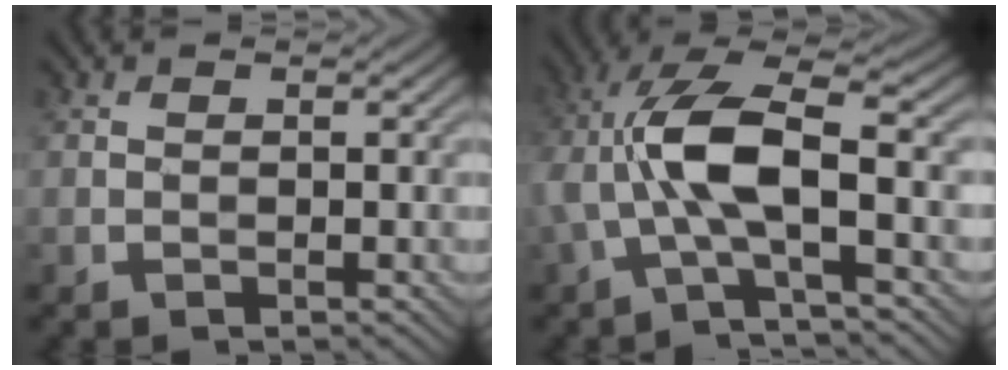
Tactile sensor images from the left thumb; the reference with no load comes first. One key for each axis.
{"total": 9.6, "fx": -0.7, "fy": 3.4, "fz": 8.9, "tx": -0.197, "ty": 0.018, "tz": -0.020}